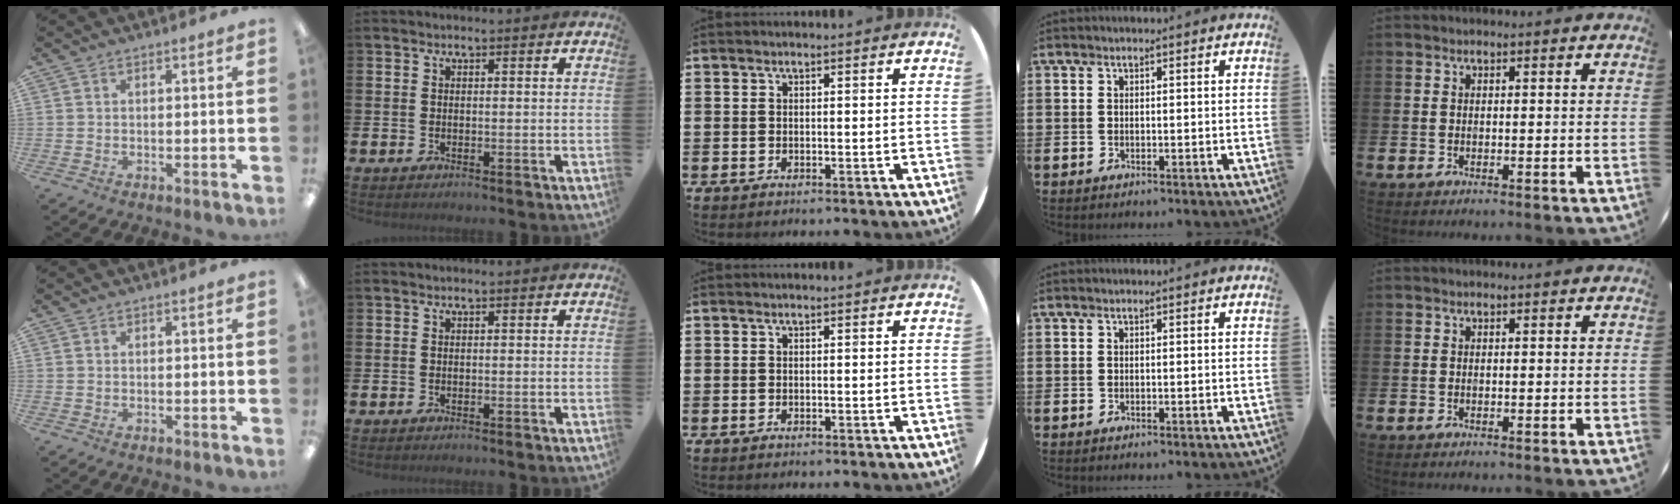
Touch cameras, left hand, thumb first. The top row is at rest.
{}